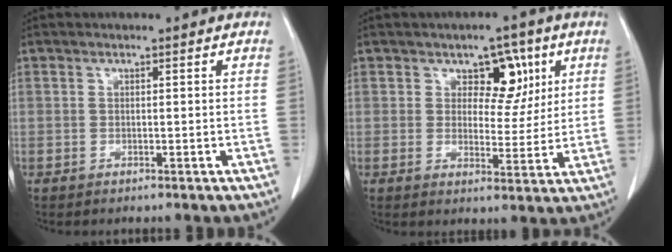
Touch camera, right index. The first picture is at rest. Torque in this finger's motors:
{"motor_torque": [0.21, 0.40, 0.03, 0.01]}